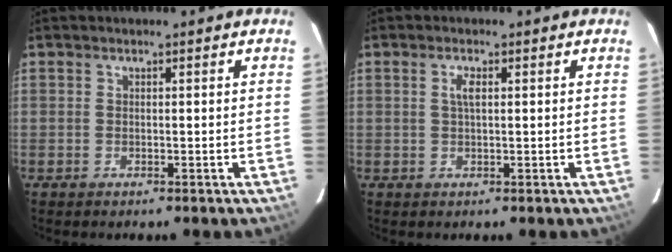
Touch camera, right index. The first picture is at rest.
{"total": 1.8, "force": [0.5, 0.5, 1.6], "torque": [-0.032, 0.003, 0.009]}